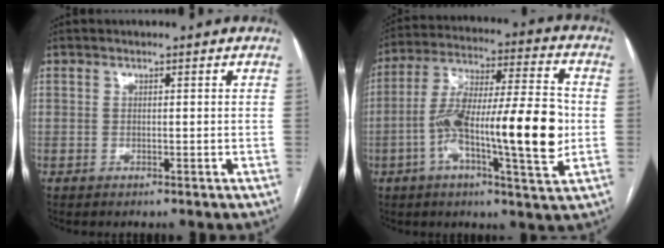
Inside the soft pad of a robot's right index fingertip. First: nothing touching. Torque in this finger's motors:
{"motor_torque": [1.07, 0.02, 1.05, 0.21]}